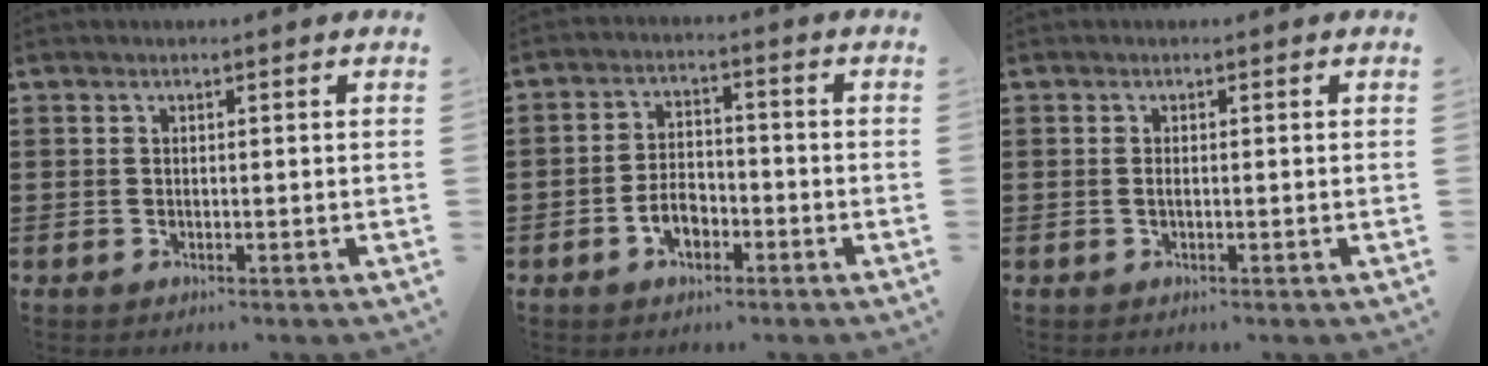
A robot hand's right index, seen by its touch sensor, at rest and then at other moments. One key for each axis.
{"total": 4.8, "fx": -2.2, "fy": 2.8, "fz": 3.2, "tx": -0.070, "ty": 0.002, "tz": -0.045}
{"total": 0.5, "fx": -0.1, "fy": 0.1, "fz": 0.5, "tx": -0.010, "ty": -0.002, "tz": 0.000}